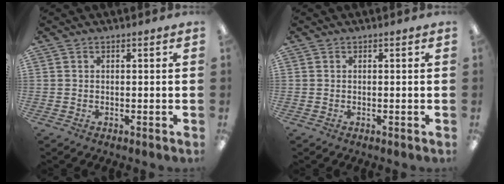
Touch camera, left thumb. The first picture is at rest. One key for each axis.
{"total": 0.0}